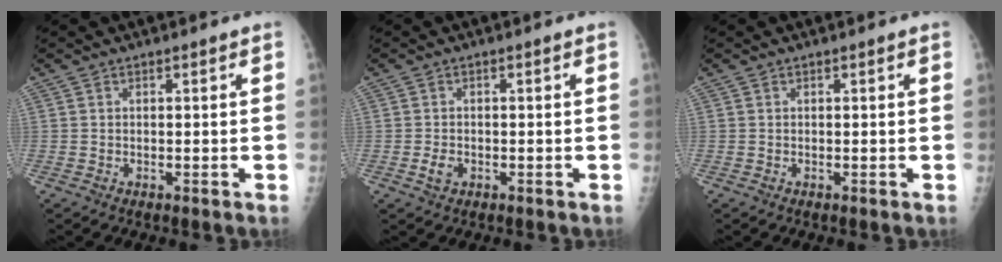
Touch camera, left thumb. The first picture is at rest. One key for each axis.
{"total": 1.9, "fx": -0.8, "fy": 1.5, "fz": 1.0, "tx": -0.016, "ty": 0.003, "tz": -0.013}
{"total": 0.0}